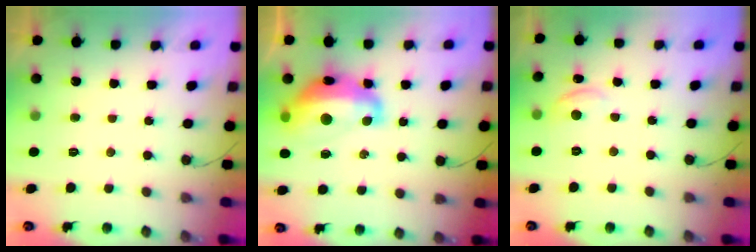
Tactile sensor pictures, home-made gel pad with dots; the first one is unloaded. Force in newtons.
{"total": 16.2, "press": 16.2, "slide": 1.1}
{"total": 5.4, "press": 5.4, "slide": 0.3}